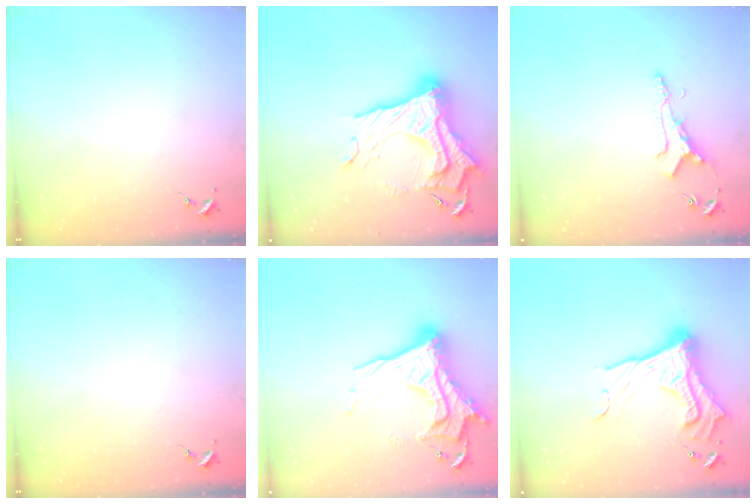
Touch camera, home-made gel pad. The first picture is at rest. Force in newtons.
{"total": 26.5, "press": 26.4, "slide": 2.0}
{"total": 5.8, "press": 5.7, "slide": 0.7}
{"total": 0.0}
{"total": 20.8, "press": 20.7, "slide": 1.7}
{"total": 20.4, "press": 20.4, "slide": 1.5}